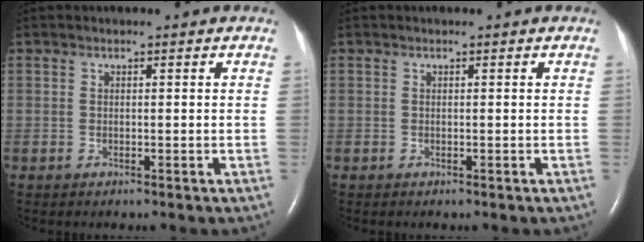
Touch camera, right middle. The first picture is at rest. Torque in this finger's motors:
{"motor_torque": [0.04, -0.01, 0.00, 0.00]}